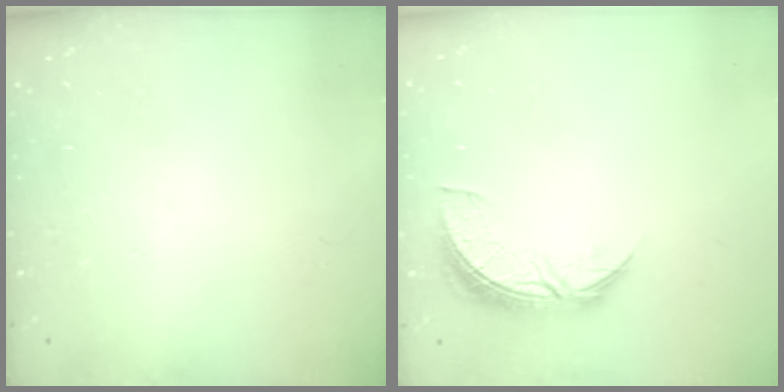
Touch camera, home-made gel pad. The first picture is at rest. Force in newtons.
{"total": 8.5, "press": 8.5, "slide": 0.5}